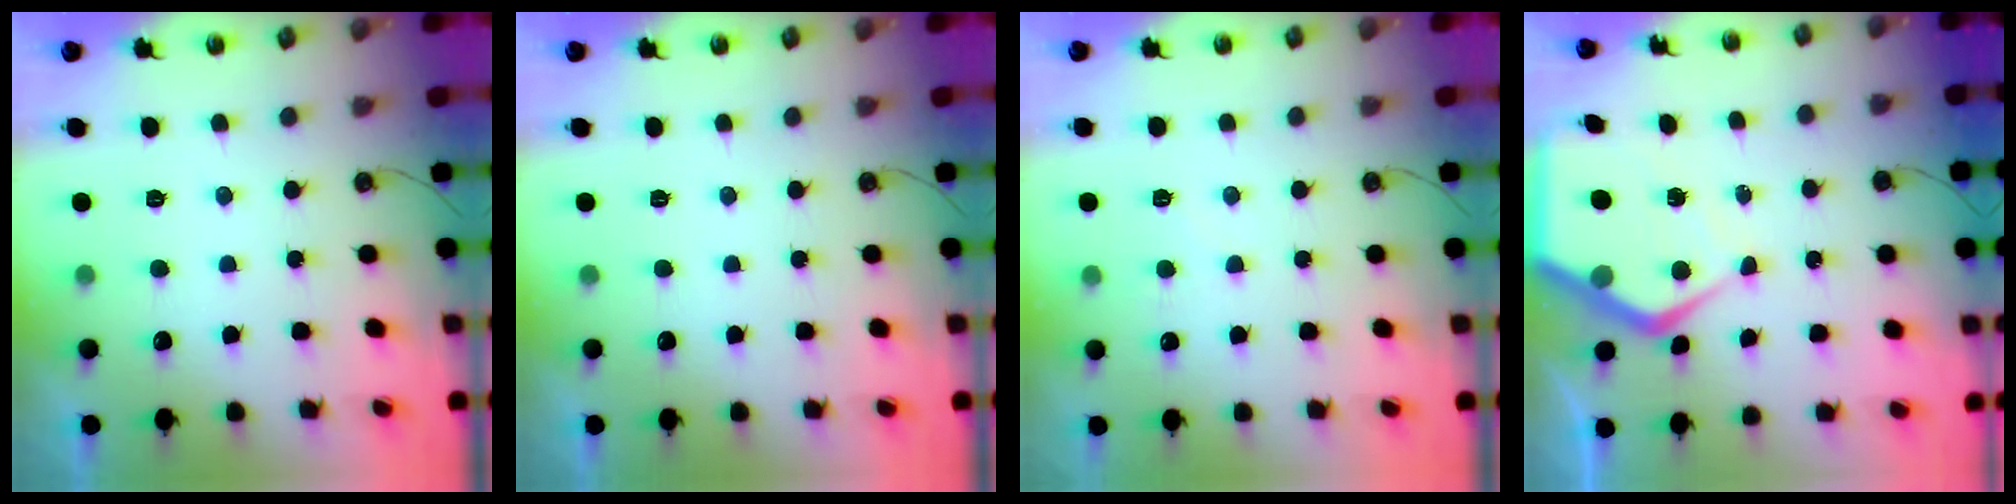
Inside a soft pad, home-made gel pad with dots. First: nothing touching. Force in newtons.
{"total": 0.0}
{"total": 4.8, "press": 4.7, "slide": 0.6}
{"total": 9.7, "press": 9.7, "slide": 0.9}